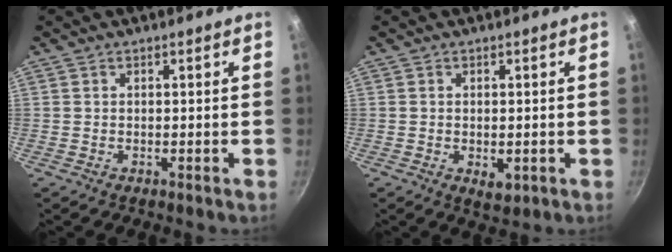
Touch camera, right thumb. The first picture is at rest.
{"total": 3.3, "force": [-0.6, 1.9, 2.6], "torque": [-0.037, -0.010, -0.006]}